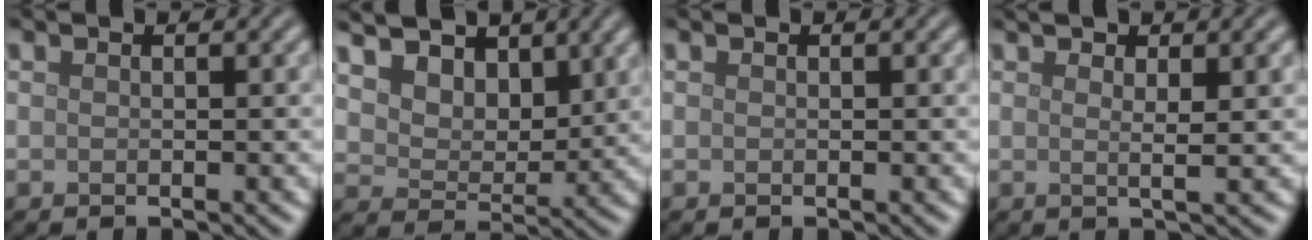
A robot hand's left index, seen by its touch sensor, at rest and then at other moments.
{"total": 10.3, "force": [6.1, 6.7, 4.9], "torque": [-0.113, 0.018, 0.093]}
{"total": 0.0}
{"total": 3.3, "force": [1.2, 0.8, 3.0], "torque": [-0.039, 0.002, 0.012]}